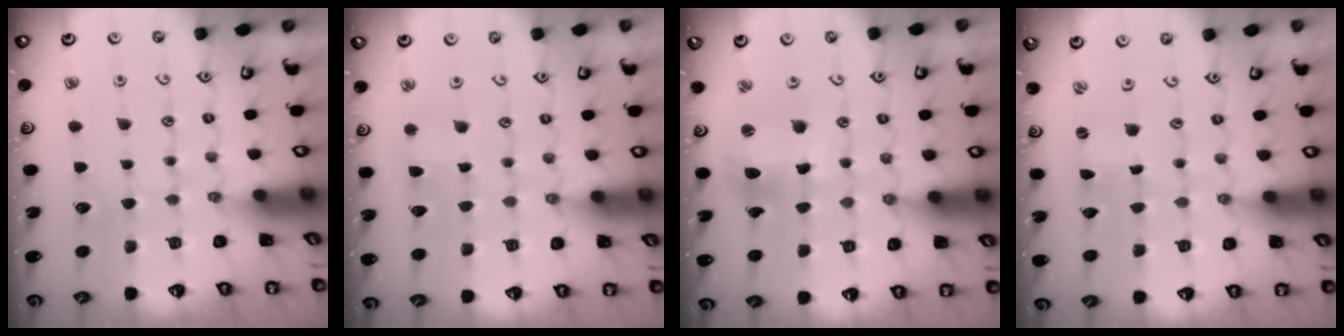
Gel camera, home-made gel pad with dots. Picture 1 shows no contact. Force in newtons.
{"total": 2.4, "press": 2.3, "slide": 0.5}
{"total": 10.0, "press": 9.9, "slide": 1.3}
{"total": 0.0}